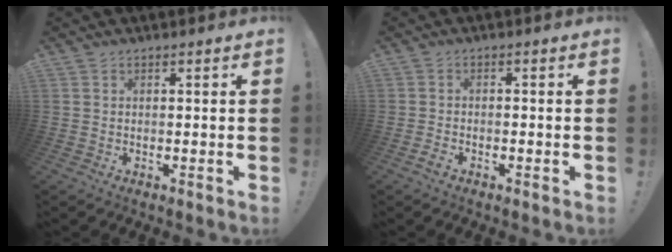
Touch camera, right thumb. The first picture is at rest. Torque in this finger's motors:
{"motor_torque": [0.19, -0.15, 0.02, -0.13, 0.00]}